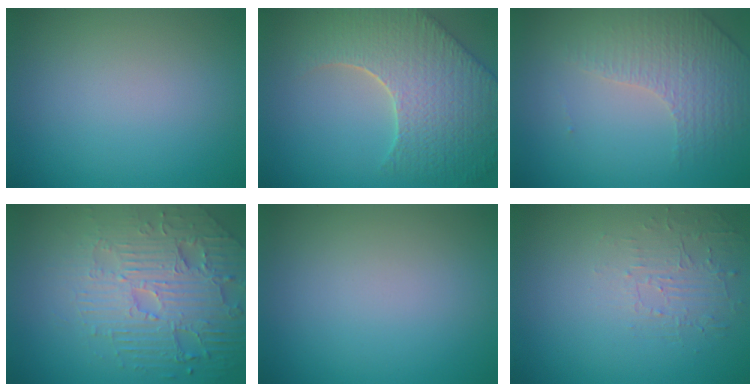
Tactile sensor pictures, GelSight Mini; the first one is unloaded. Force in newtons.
{"total": 9.0, "press": 6.4, "slide": 6.3}
{"total": 4.3, "press": 3.0, "slide": 3.1}
{"total": 6.9, "press": 5.3, "slide": 4.4}
{"total": 0.0}
{"total": 1.8, "press": 0.7, "slide": 1.7}